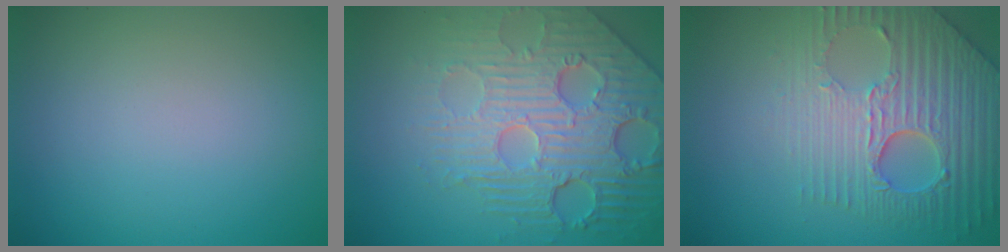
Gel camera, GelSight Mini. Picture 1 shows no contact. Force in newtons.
{"total": 7.8, "press": 5.6, "slide": 5.4}
{"total": 6.3, "press": 5.3, "slide": 3.4}